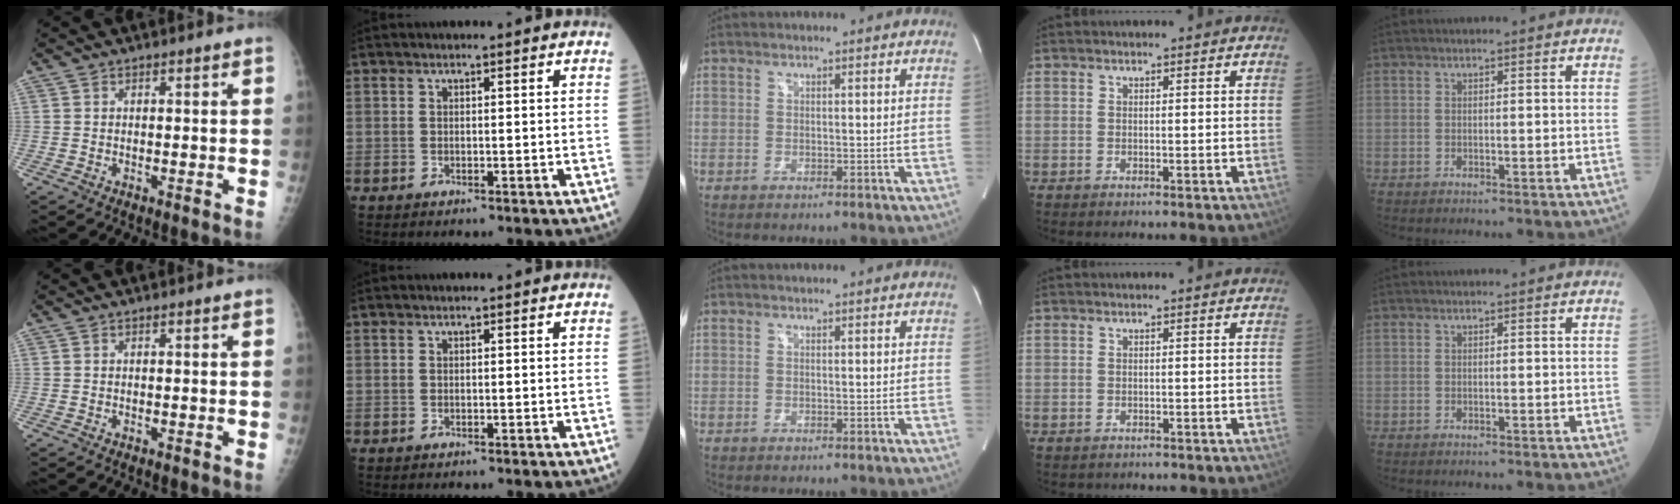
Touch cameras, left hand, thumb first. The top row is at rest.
{"ring": {"total": 1.2, "force": [-1.0, 0.7, 0.1], "torque": [-0.009, 0.001, -0.012]}}